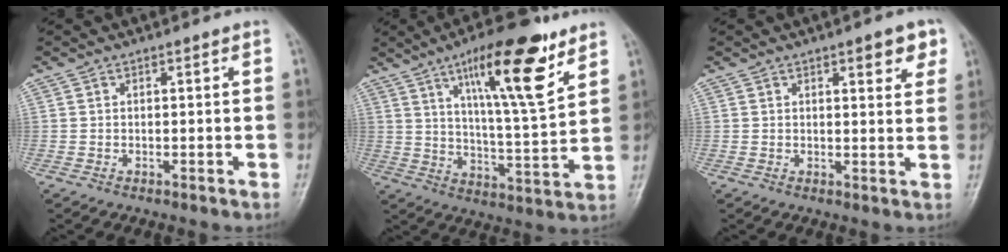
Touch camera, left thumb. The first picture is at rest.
{"total": 17.5, "force": [9.8, 4.0, 13.9], "torque": [-0.202, -0.052, 0.160]}
{"total": 5.2, "force": [2.9, 2.0, 3.9], "torque": [-0.030, -0.011, 0.032]}